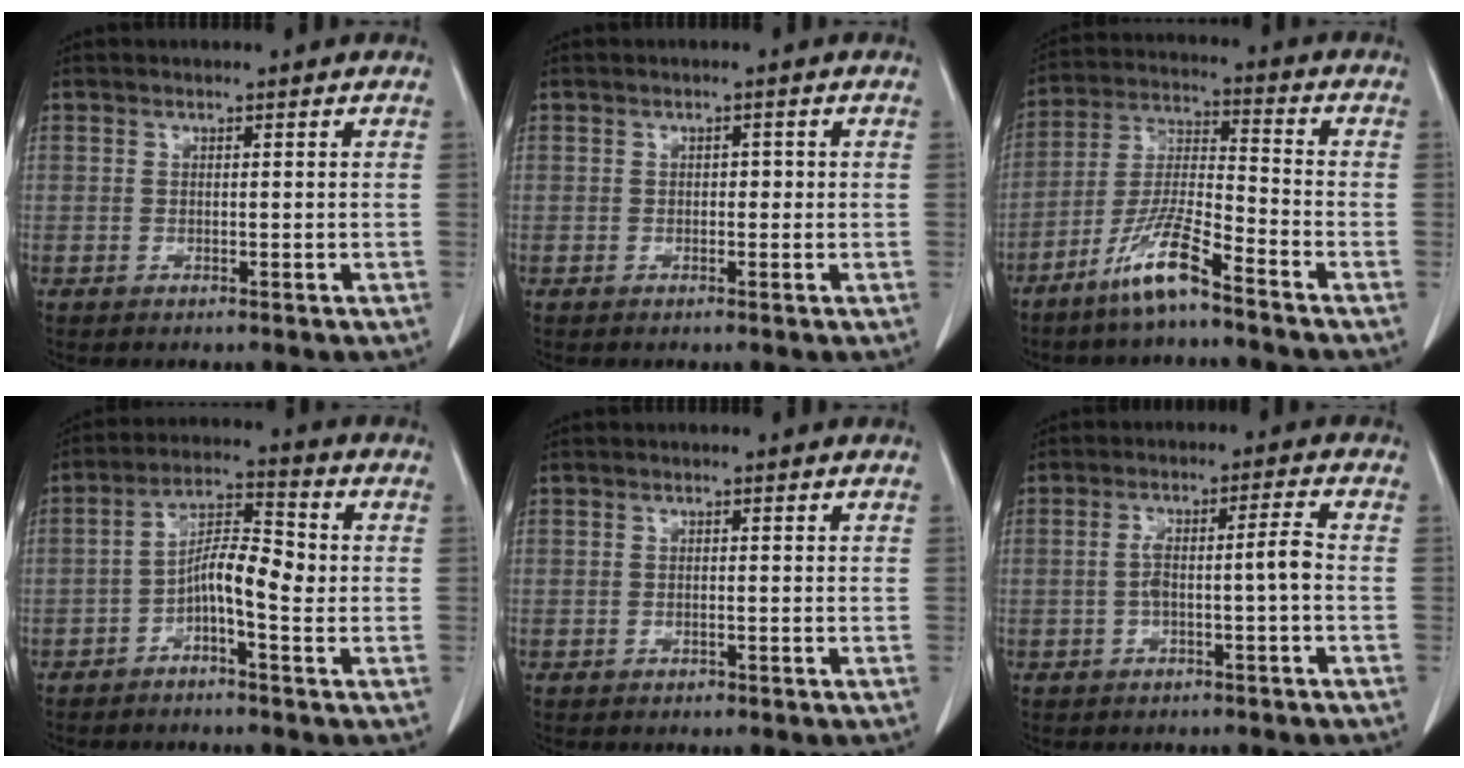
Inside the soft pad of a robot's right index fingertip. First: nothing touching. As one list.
[{"total": 1.0, "force": [-0.1, 0.7, 0.7], "torque": [-0.004, 0.004, -0.002]}, {"total": 9.7, "force": [-6.8, 0.5, 6.9], "torque": [-0.146, -0.021, -0.139]}, {"total": 7.1, "force": [-1.6, 1.5, 6.7], "torque": [-0.121, 0.022, -0.035]}, {"total": 0.5, "force": [-0.3, 0.4, 0.1], "torque": [-0.003, 0.002, -0.006]}, {"total": 4.8, "force": [-1.1, 0.1, 4.7], "torque": [-0.088, 0.023, -0.013]}]